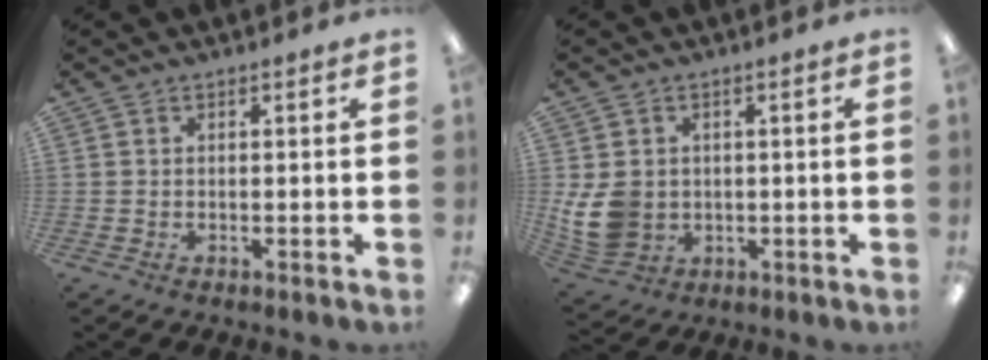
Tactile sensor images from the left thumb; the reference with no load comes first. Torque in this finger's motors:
{"motor_torque": [-0.20, 0.74, 1.04, -0.06, 0.26]}